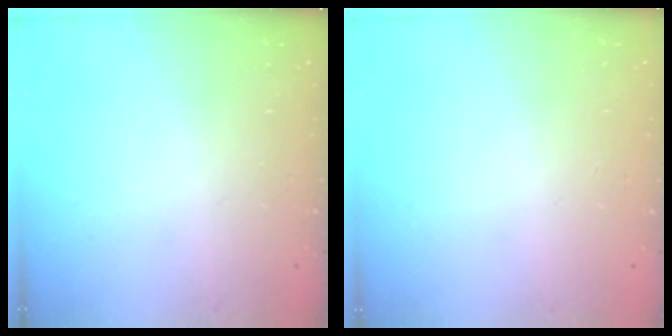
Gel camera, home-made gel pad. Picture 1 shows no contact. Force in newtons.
{"total": 0.0}